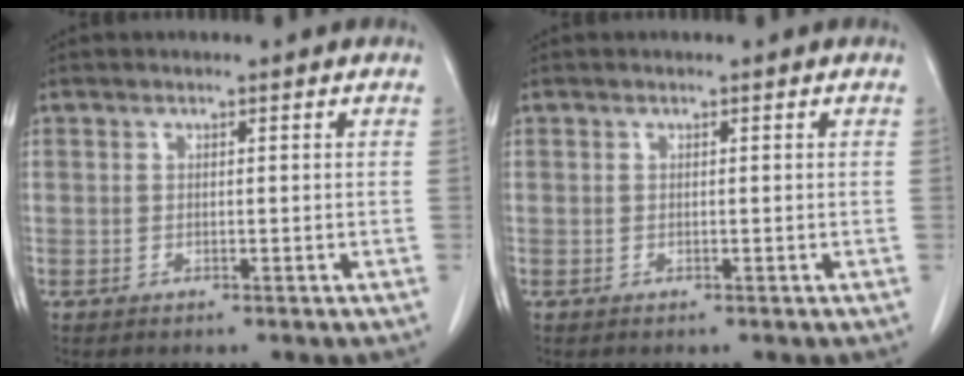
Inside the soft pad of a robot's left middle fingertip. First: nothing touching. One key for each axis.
{"total": 0.0}